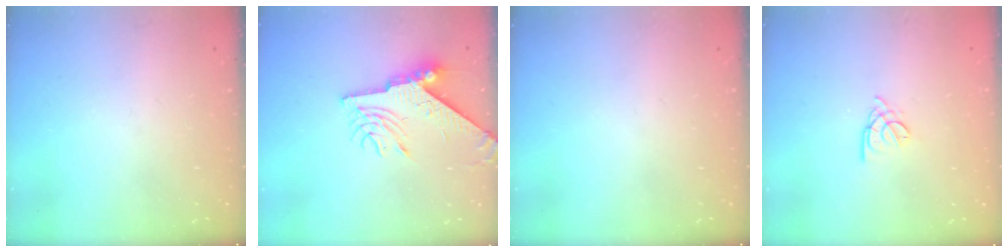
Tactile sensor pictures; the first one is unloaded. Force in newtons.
{"total": 9.1, "press": 9.1, "slide": 1.2}
{"total": 0.0}
{"total": 2.8, "press": 2.7, "slide": 0.5}